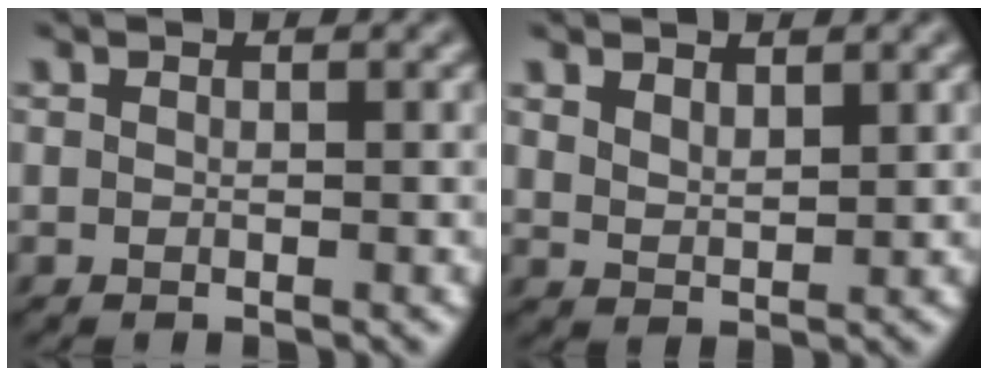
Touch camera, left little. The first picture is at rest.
{"total": 1.9, "force": [1.4, 0.8, 1.0], "torque": [-0.027, -0.004, 0.032]}